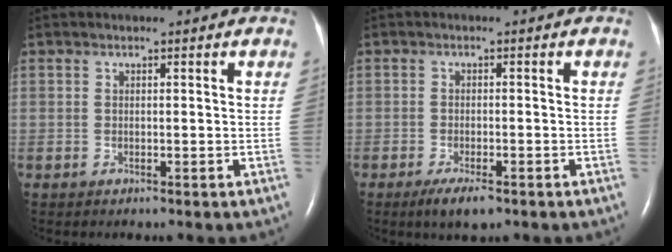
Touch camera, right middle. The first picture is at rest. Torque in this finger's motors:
{"motor_torque": [0.52, -0.43, 0.01, 0.02]}